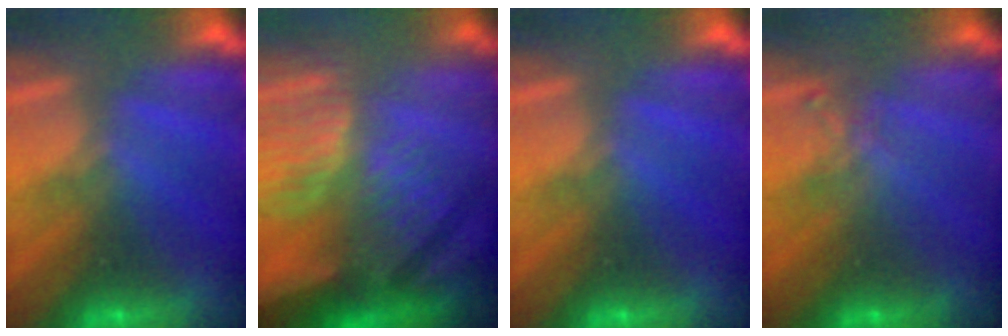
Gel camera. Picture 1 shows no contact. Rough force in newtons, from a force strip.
{"total": 8.1}
{"total": 0.0}
{"total": 2.3}